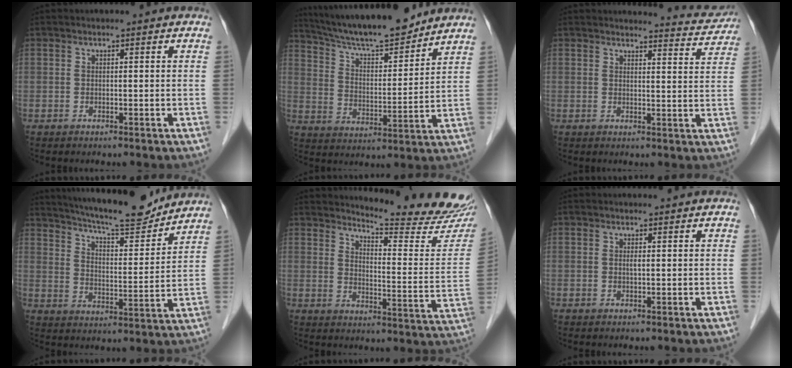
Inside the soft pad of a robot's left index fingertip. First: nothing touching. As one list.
[{"total": 15.8, "force": [14.3, 1.9, 6.4], "torque": [-0.113, 0.004, 0.239]}, {"total": 5.8, "force": [5.8, 0.3, -0.4], "torque": [0.001, -0.023, 0.055]}, {"total": 15.5, "force": [14.3, 1.7, 5.8], "torque": [-0.100, -0.006, 0.213]}, {"total": 18.3, "force": [17.5, 0.5, 5.4], "torque": [-0.075, -0.110, 0.207]}, {"total": 0.5, "force": [0.2, 0.0, 0.5], "torque": [-0.011, 0.000, 0.003]}]